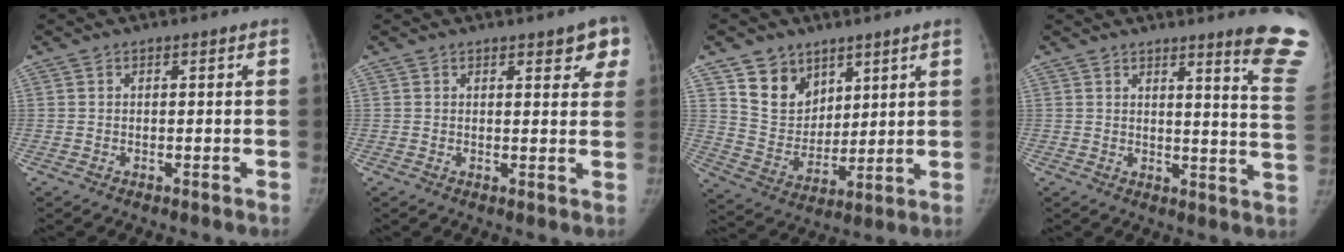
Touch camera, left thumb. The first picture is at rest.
{"total": 5.3, "force": [3.0, 2.2, 3.8], "torque": [-0.015, -0.010, 0.030]}
{"total": 10.8, "force": [6.7, 7.8, 3.2], "torque": [-0.015, -0.050, 0.136]}
{"total": 12.4, "force": [9.7, -0.1, 7.8], "torque": [-0.072, -0.090, 0.101]}